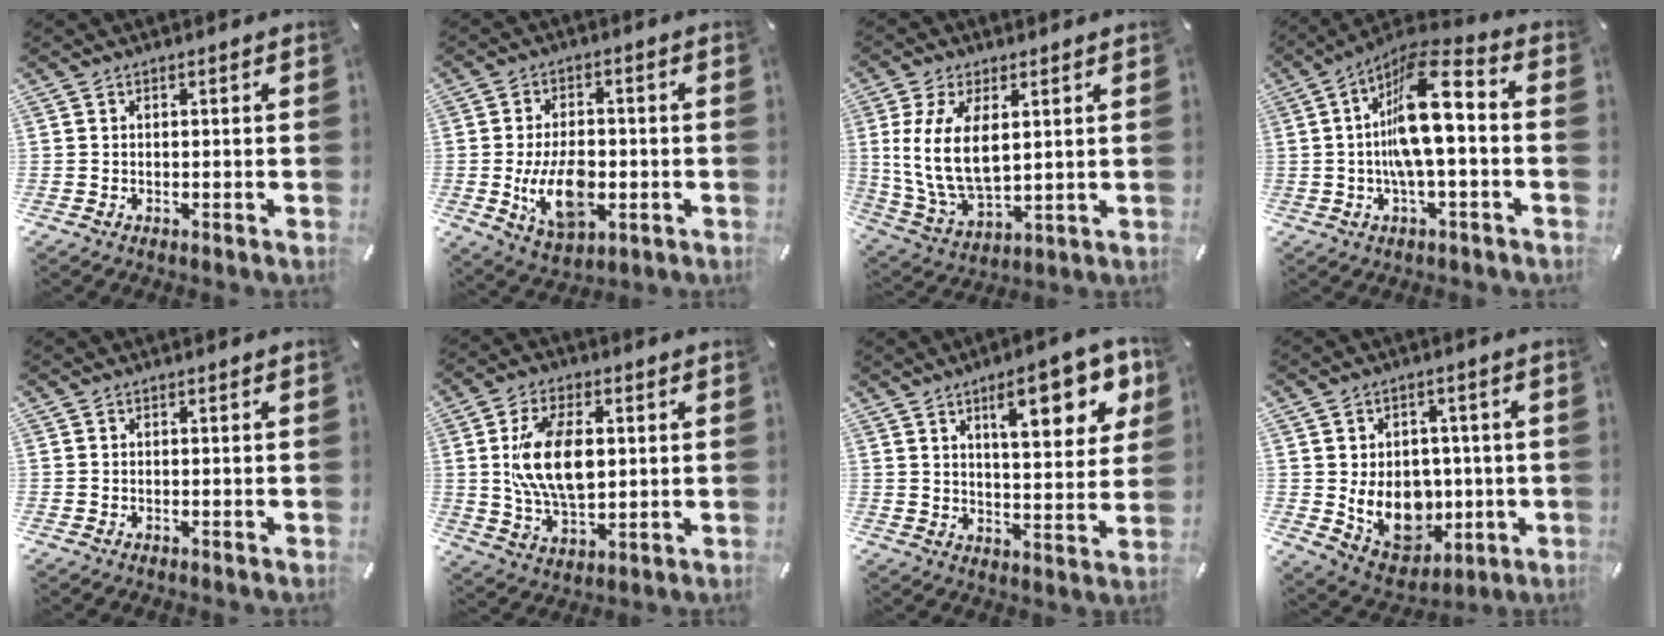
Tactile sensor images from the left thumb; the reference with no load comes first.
{"total": 12.7, "force": [-2.6, 7.8, 9.7], "torque": [-0.174, -0.005, -0.041]}
{"total": 12.7, "force": [3.1, 7.1, 10.0], "torque": [-0.225, -0.011, 0.055]}
{"total": 15.4, "force": [0.4, 5.0, 14.5], "torque": [-0.269, -0.006, 0.001]}
{"total": 0.0}
{"total": 14.5, "force": [2.0, 8.9, 11.3], "torque": [-0.232, 0.004, 0.033]}
{"total": 15.6, "force": [7.7, 5.9, 12.2], "torque": [-0.165, -0.026, 0.117]}
{"total": 12.7, "force": [-0.9, 10.7, 6.8], "torque": [-0.122, -0.012, -0.003]}